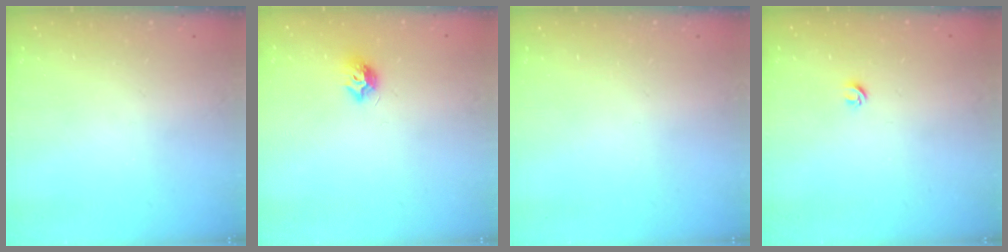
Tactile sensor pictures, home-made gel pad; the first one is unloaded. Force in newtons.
{"total": 7.5, "press": 7.5, "slide": 0.1}
{"total": 0.0}
{"total": 4.3, "press": 4.3, "slide": 0.4}